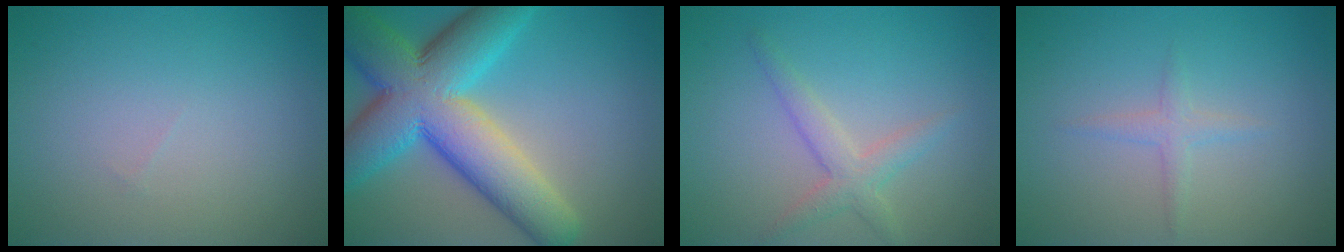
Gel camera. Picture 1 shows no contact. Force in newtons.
{"total": 12.7, "press": 12.7, "slide": 0.2}
{"total": 2.5, "press": 2.5, "slide": 0.2}
{"total": 1.3, "press": 1.3, "slide": 0.0}